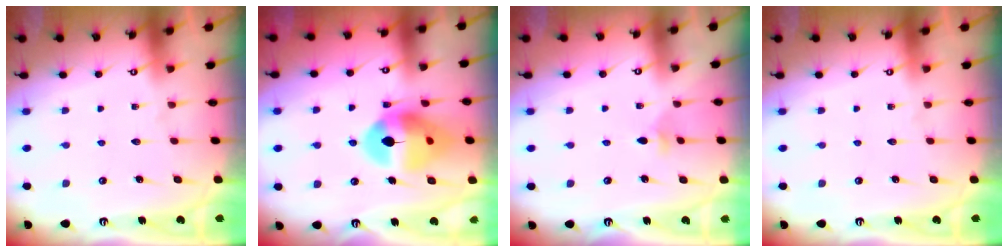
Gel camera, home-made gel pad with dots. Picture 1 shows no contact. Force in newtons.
{"total": 14.2, "press": 14.1, "slide": 1.7}
{"total": 3.3, "press": 3.2, "slide": 0.8}
{"total": 0.0}